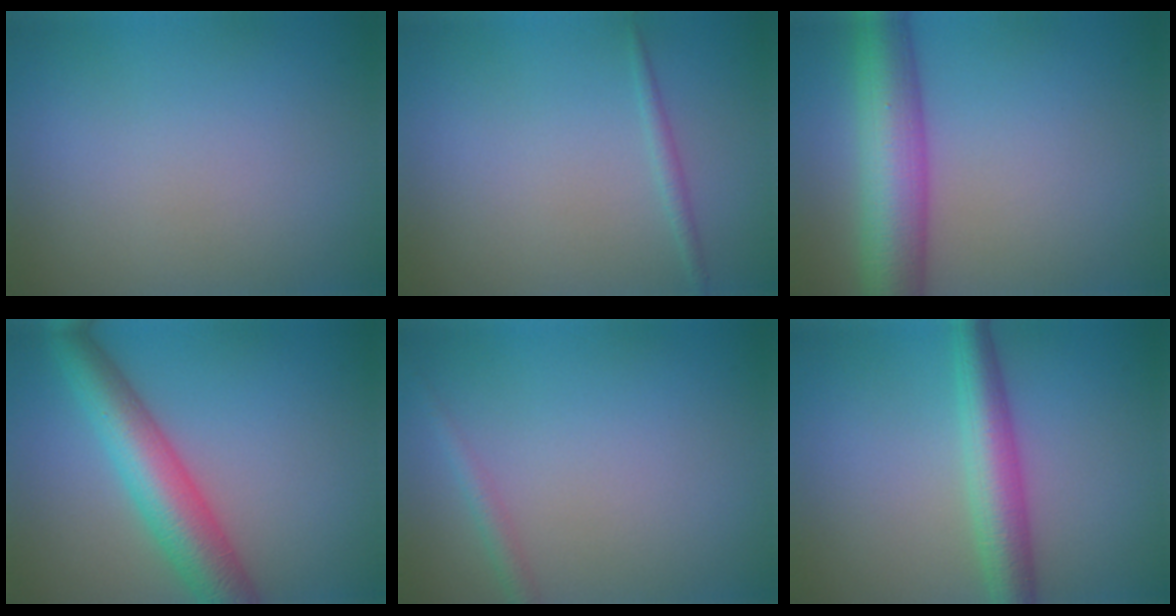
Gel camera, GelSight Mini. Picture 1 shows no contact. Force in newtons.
{"total": 0.9, "press": 0.9, "slide": 0.1}
{"total": 8.2, "press": 8.2, "slide": 0.2}
{"total": 6.8, "press": 6.8, "slide": 0.1}
{"total": 1.3, "press": 1.3, "slide": 0.0}
{"total": 4.6, "press": 4.6, "slide": 0.1}